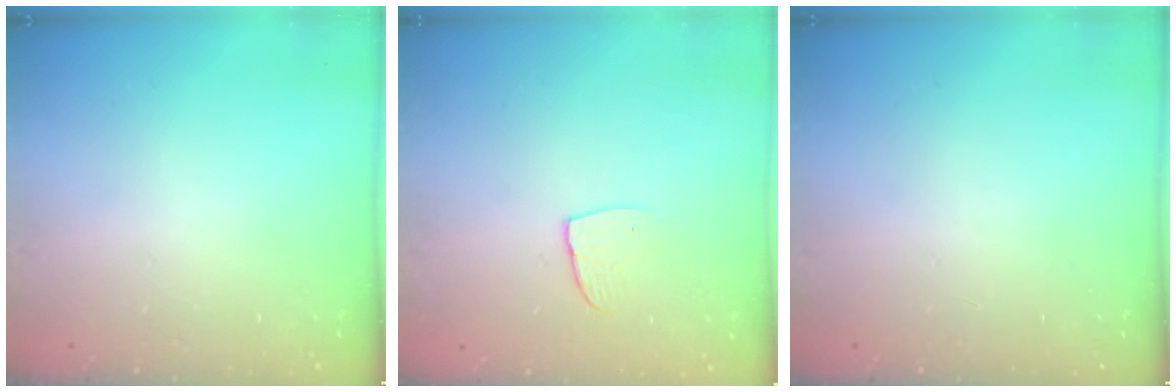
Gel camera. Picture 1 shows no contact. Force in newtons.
{"total": 6.4, "press": 6.4, "slide": 0.3}
{"total": 0.0}